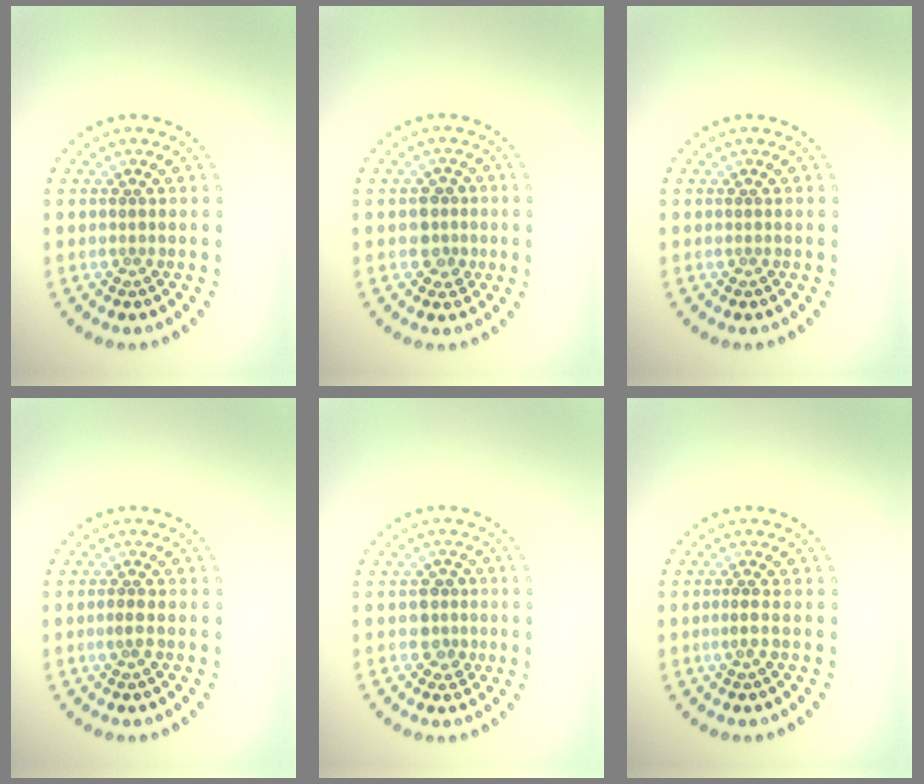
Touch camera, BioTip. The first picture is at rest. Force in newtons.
{"total": 2.2, "press": 2.0, "slide": 1.0}
{"total": 0.0}
{"total": 1.2, "press": 1.1, "slide": 0.4}
{"total": 2.2, "press": 2.0, "slide": 1.0}
{"total": 1.0, "press": 0.8, "slide": 0.6}